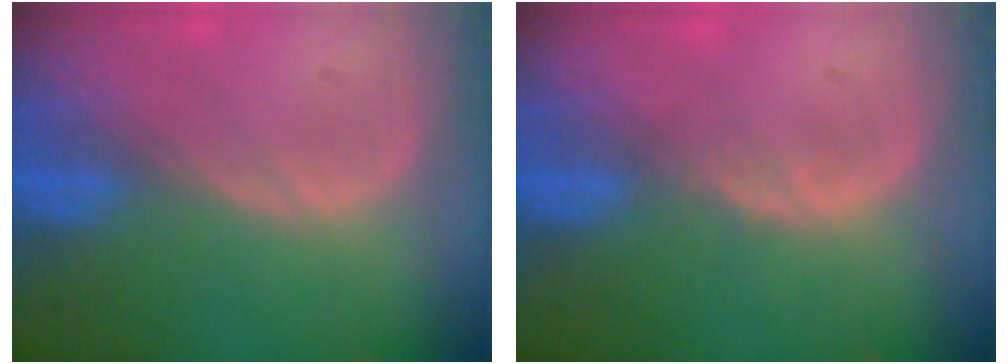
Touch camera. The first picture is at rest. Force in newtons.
{"total": 0.9, "press": 0.9, "slide": 0.2}